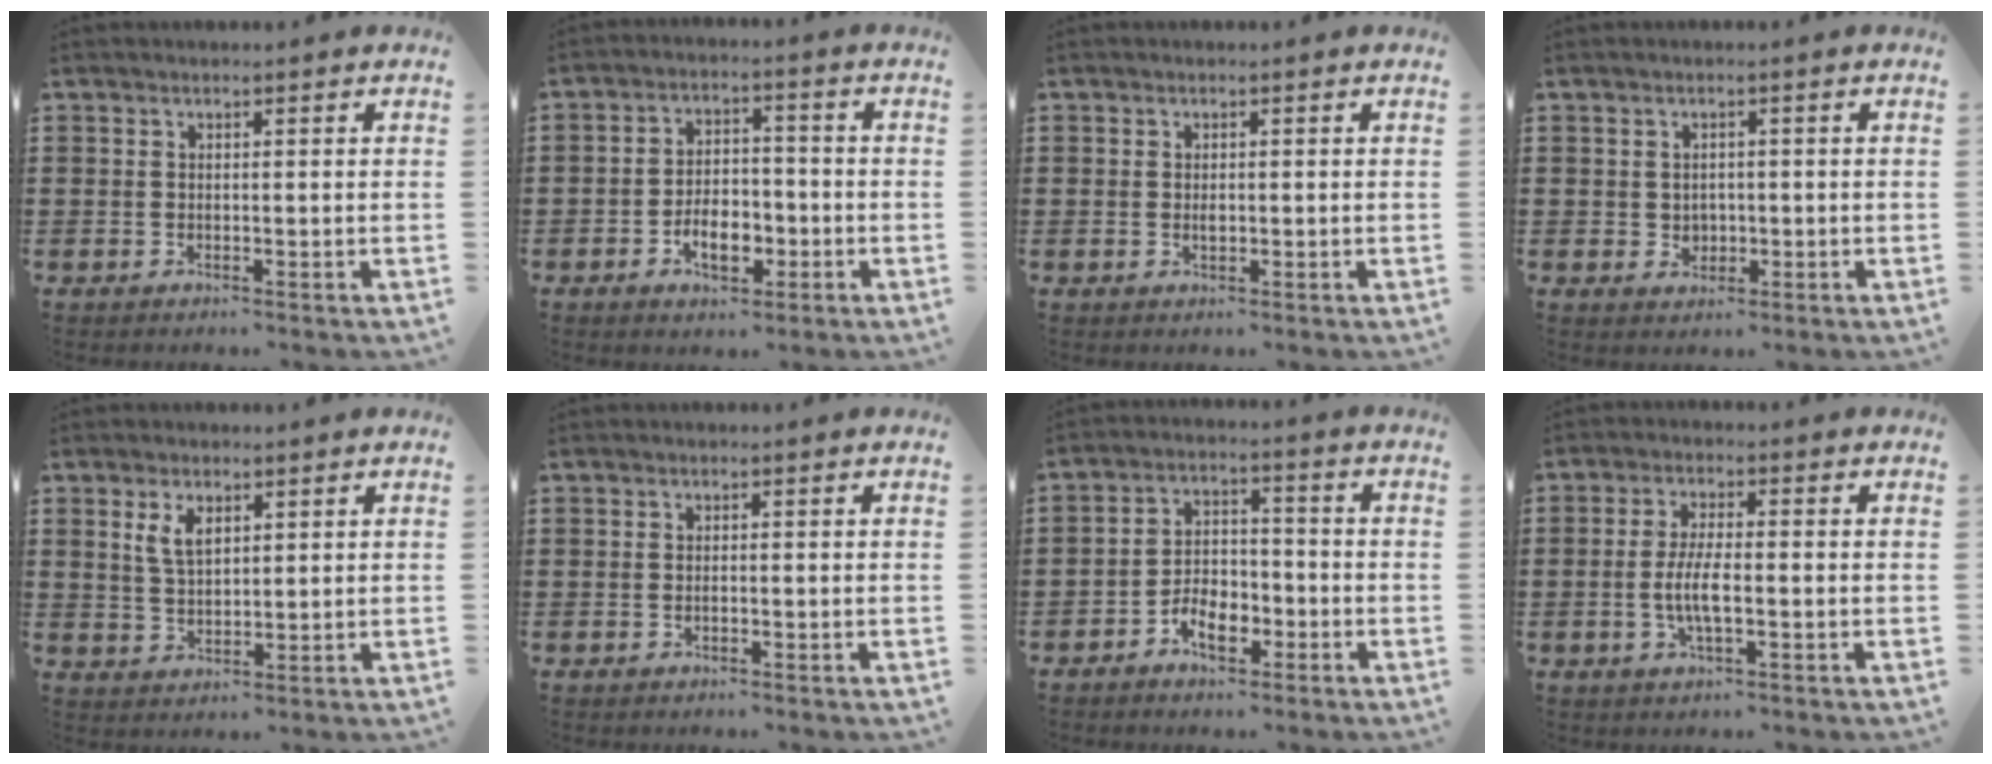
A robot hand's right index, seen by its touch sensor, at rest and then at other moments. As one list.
[{"total": 6.2, "force": [-2.6, 3.5, 4.4], "torque": [-0.071, 0.007, -0.047]}, {"total": 1.1, "force": [-0.1, 0.6, 0.9], "torque": [-0.018, 0.001, -0.002]}, {"total": 1.7, "force": [0.0, 1.6, 0.6], "torque": [-0.017, 0.007, -0.002]}, {"total": 3.7, "force": [1.8, 1.8, 2.7], "torque": [-0.059, 0.006, 0.032]}, {"total": 0.7, "force": [-0.2, 0.2, 0.6], "torque": [-0.013, -0.004, -0.003]}, {"total": 5.5, "force": [-3.2, 3.1, 3.2], "torque": [-0.053, 0.008, -0.061]}, {"total": 4.9, "force": [-1.1, 1.3, 4.6], "torque": [-0.099, -0.003, -0.027]}]